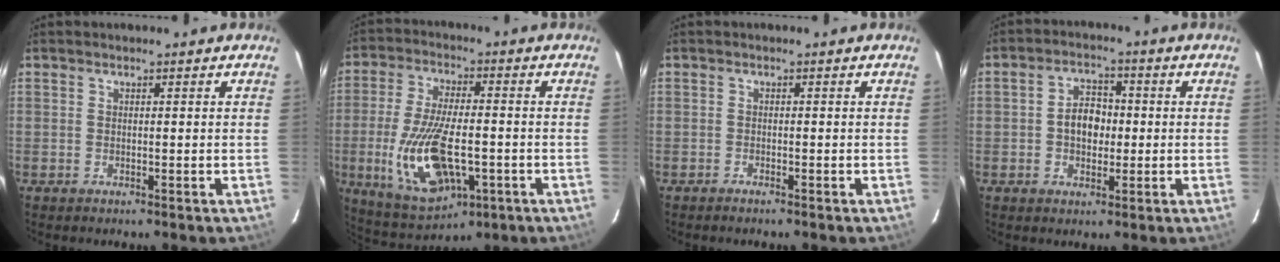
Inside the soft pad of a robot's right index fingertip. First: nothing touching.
{"total": 17.0, "force": [-4.3, 7.4, 14.7], "torque": [-0.307, -0.022, -0.063]}
{"total": 0.8, "force": [-0.8, 0.1, 0.2], "torque": [-0.009, 0.000, -0.016]}
{"total": 5.8, "force": [-0.4, 4.1, 4.0], "torque": [-0.069, 0.018, -0.003]}